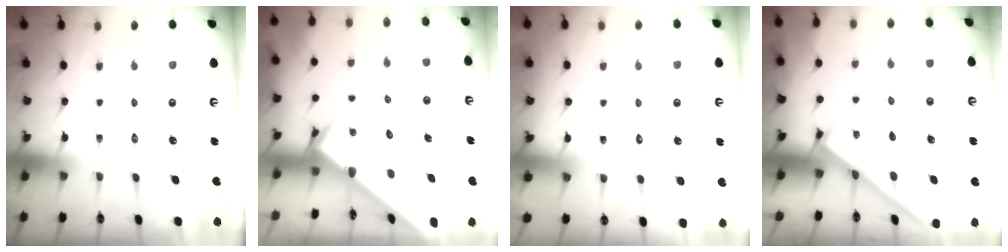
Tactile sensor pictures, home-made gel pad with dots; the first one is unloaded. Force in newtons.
{"total": 2.4, "press": 2.4, "slide": 0.2}
{"total": 7.4, "press": 7.4, "slide": 0.6}
{"total": 3.1, "press": 3.1, "slide": 0.1}